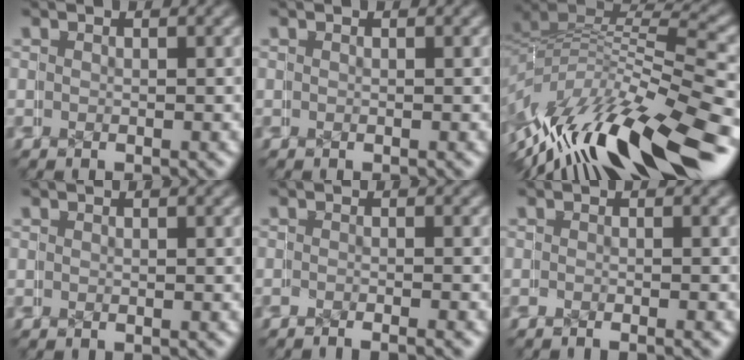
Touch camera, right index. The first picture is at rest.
{"total": 0.0}
{"total": 12.4, "force": [-4.0, 6.9, 9.5], "torque": [-0.162, -0.017, -0.054]}
{"total": 0.0}
{"total": 1.8, "force": [-1.7, 0.0, 0.6], "torque": [0.005, 0.001, -0.028]}
{"total": 1.1, "force": [-1.1, 0.0, 0.3], "torque": [0.006, 0.001, -0.018]}